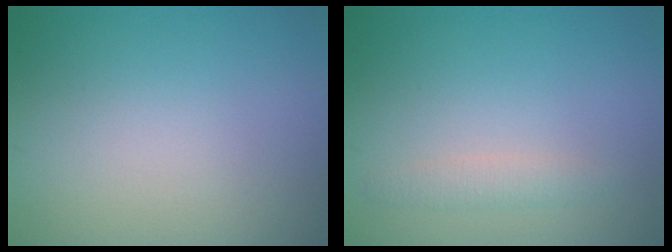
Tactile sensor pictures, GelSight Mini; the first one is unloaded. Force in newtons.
{"total": 1.4, "press": 1.4, "slide": 0.0}